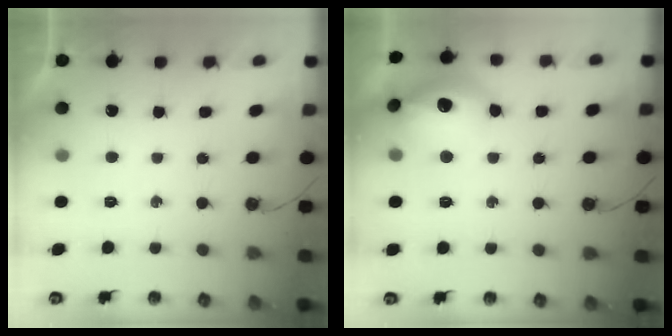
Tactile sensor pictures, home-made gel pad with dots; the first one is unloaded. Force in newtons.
{"total": 16.1, "press": 16.0, "slide": 1.1}